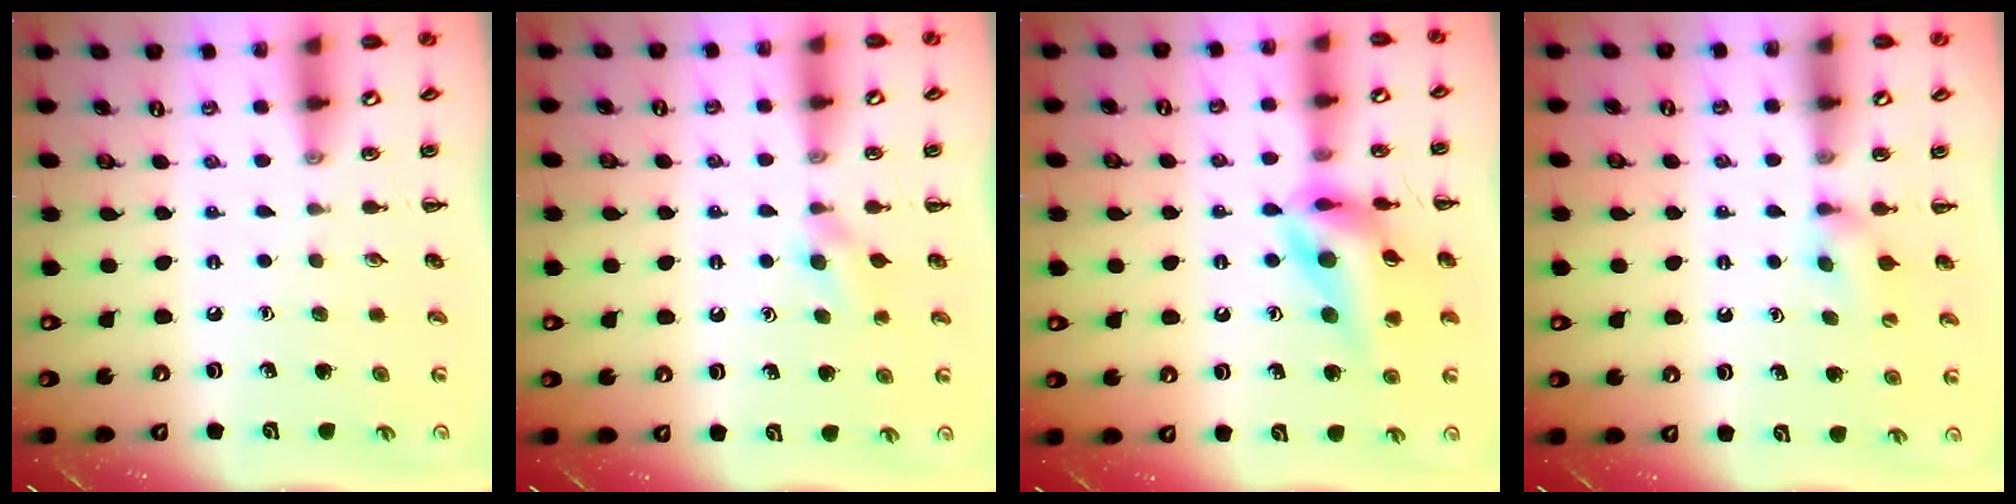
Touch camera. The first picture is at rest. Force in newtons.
{"total": 3.6, "press": 3.3, "slide": 1.4}
{"total": 15.1, "press": 14.7, "slide": 3.7}
{"total": 5.1, "press": 4.9, "slide": 1.6}